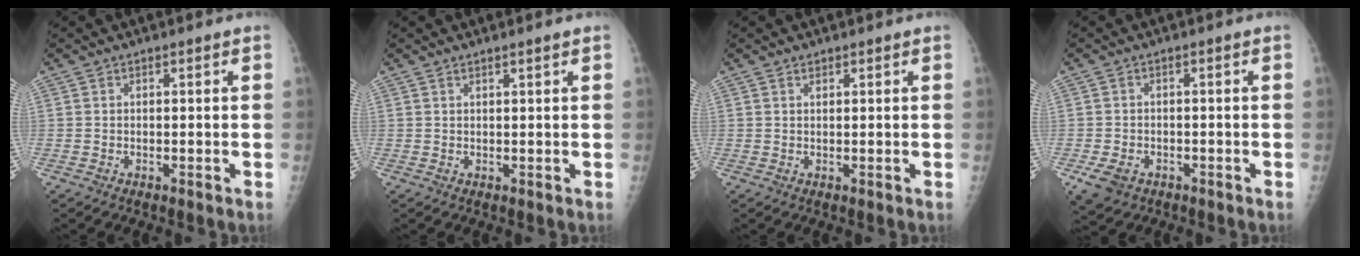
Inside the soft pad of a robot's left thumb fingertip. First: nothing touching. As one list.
[{"total": 1.0, "force": [0.8, 0.0, 0.6], "torque": [-0.007, -0.004, 0.014]}, {"total": 0.9, "force": [0.6, 0.5, 0.3], "torque": [0.002, -0.003, 0.009]}, {"total": 4.9, "force": [-2.2, 3.6, 2.4], "torque": [-0.045, 0.003, -0.029]}]